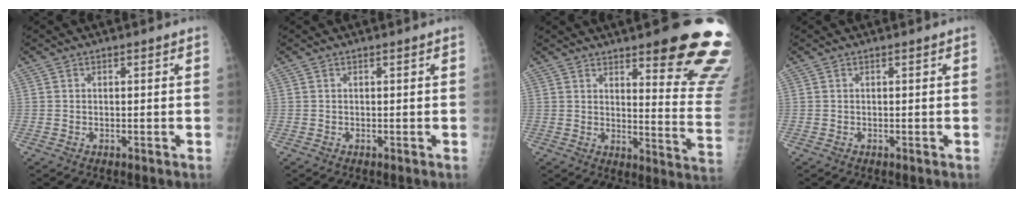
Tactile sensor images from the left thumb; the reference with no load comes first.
{"total": 0.0}
{"total": 19.9, "force": [13.2, 4.1, 14.4], "torque": [-0.147, -0.083, 0.163]}
{"total": 0.0}